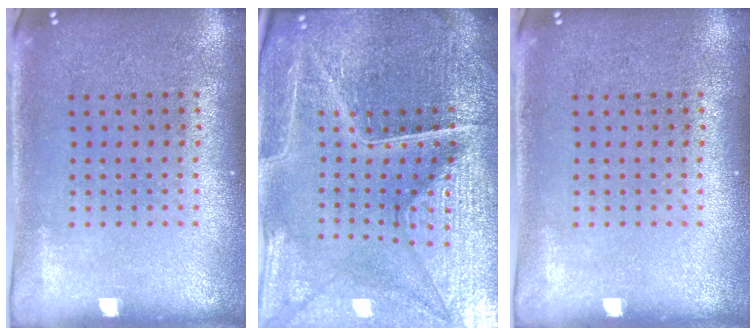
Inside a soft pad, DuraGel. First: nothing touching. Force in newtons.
{"total": 5.4, "press": 5.1, "slide": 1.7}
{"total": 0.0}